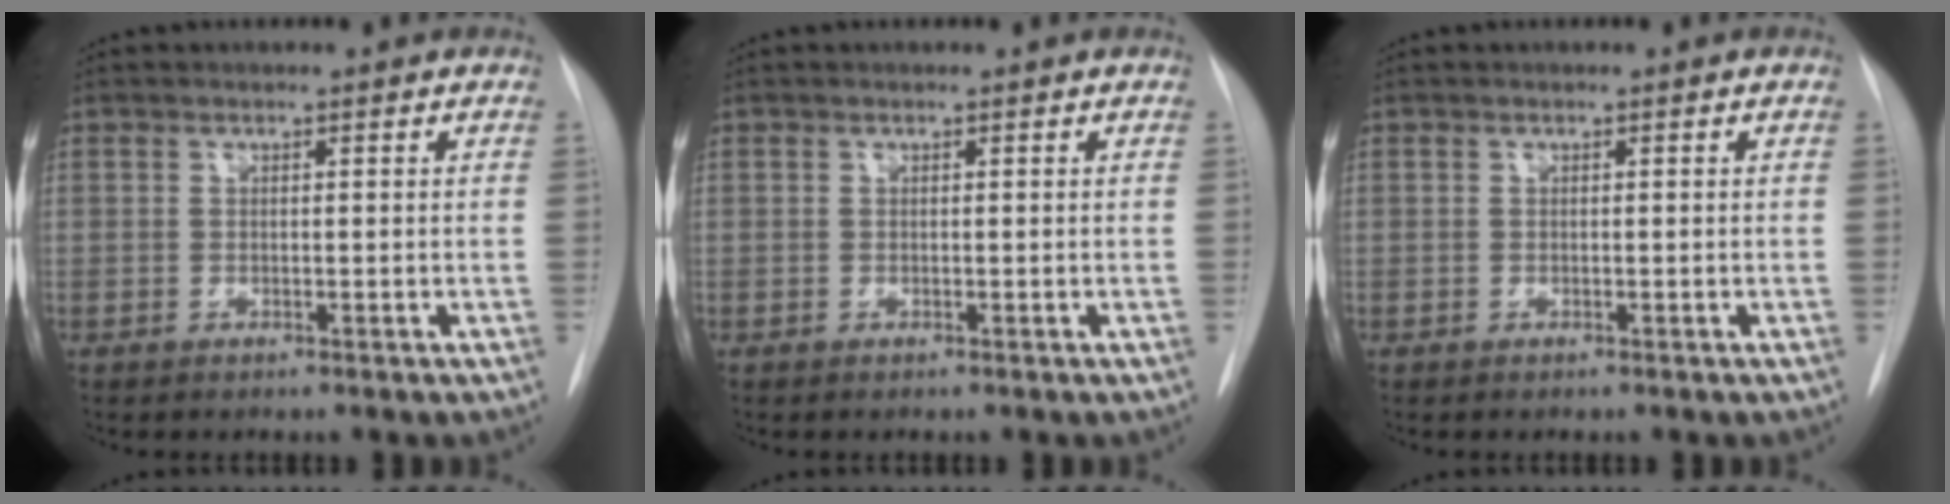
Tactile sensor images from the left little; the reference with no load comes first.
{"total": 0.0}
{"total": 0.0}